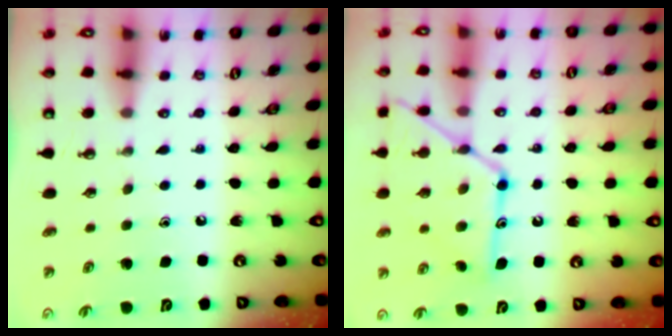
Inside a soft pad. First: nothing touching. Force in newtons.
{"total": 16.5, "press": 16.5, "slide": 1.3}